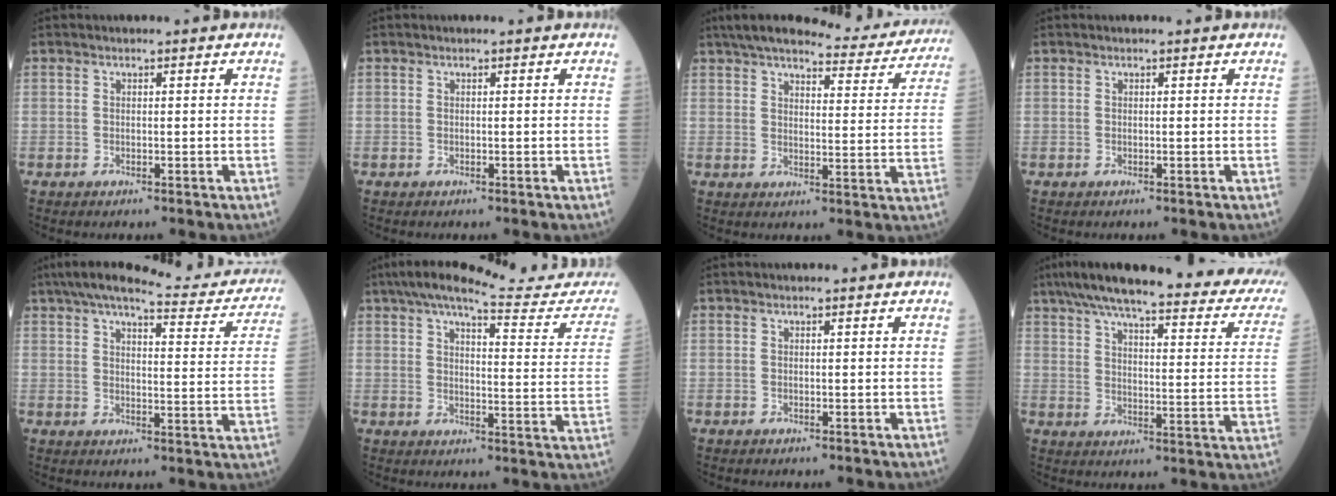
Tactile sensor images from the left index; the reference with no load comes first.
{"total": 0.0}
{"total": 21.1, "force": [18.8, 4.1, 8.5], "torque": [-0.112, -0.015, 0.225]}
{"total": 0.0}
{"total": 24.2, "force": [21.0, 3.7, 11.4], "torque": [-0.158, -0.019, 0.249]}
{"total": 23.3, "force": [21.3, 2.1, 9.2], "torque": [-0.126, -0.045, 0.259]}
{"total": 0.0}
{"total": 28.8, "force": [23.4, 4.8, 16.1], "torque": [-0.232, -0.011, 0.283]}